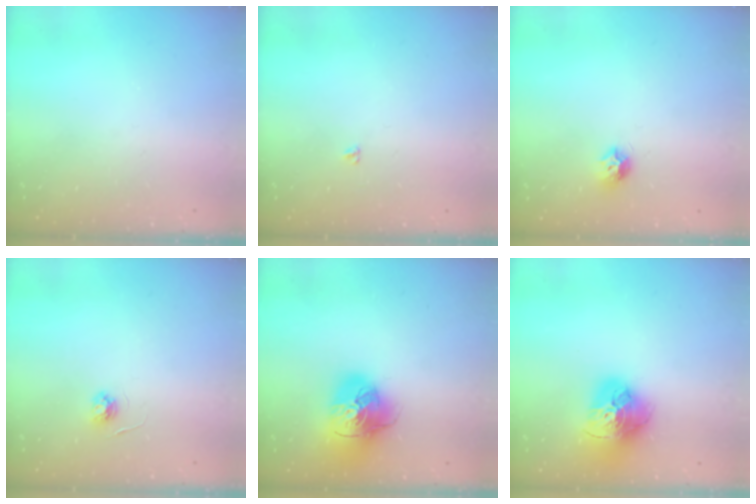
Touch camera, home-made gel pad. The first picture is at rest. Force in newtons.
{"total": 3.1, "press": 3.0, "slide": 0.4}
{"total": 7.5, "press": 7.5, "slide": 0.1}
{"total": 3.8, "press": 3.8, "slide": 0.4}
{"total": 17.1, "press": 17.0, "slide": 2.5}
{"total": 18.4, "press": 18.3, "slide": 1.9}